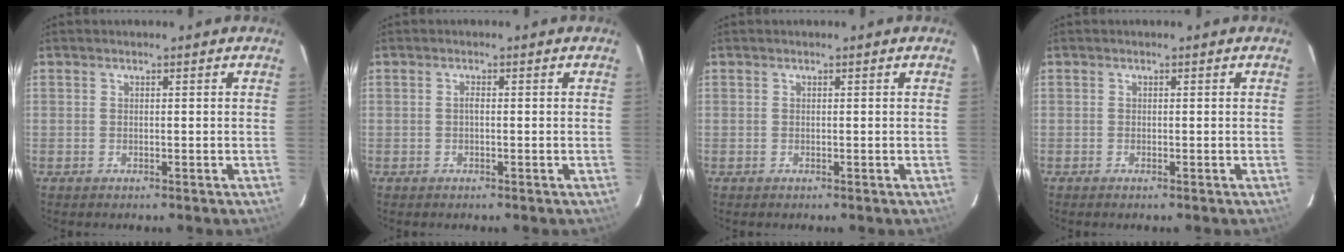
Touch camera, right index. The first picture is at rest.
{"total": 0.7, "force": [-0.2, 0.3, 0.6], "torque": [-0.012, 0.005, -0.004]}
{"total": 0.0}
{"total": 0.0}